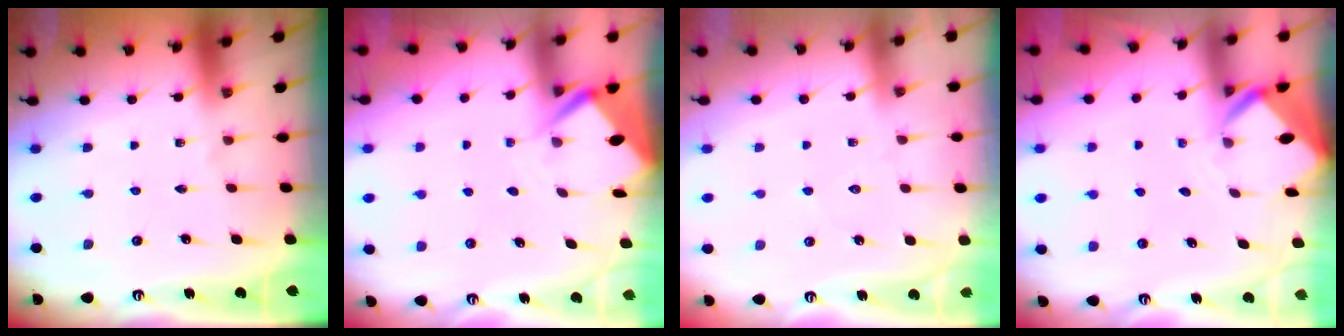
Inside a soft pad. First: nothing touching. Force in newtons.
{"total": 3.5, "press": 3.5, "slide": 0.4}
{"total": 2.9, "press": 2.8, "slide": 0.3}
{"total": 3.2, "press": 3.2, "slide": 0.2}